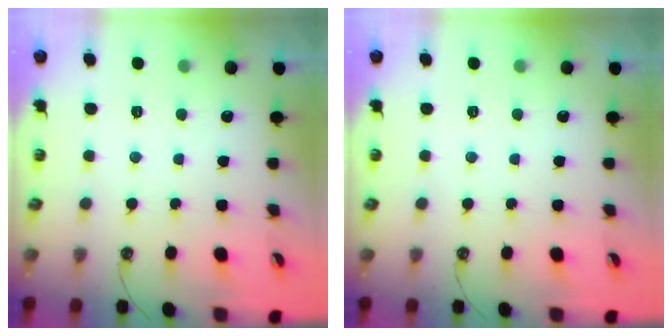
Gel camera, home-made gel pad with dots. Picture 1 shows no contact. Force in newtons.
{"total": 0.0}